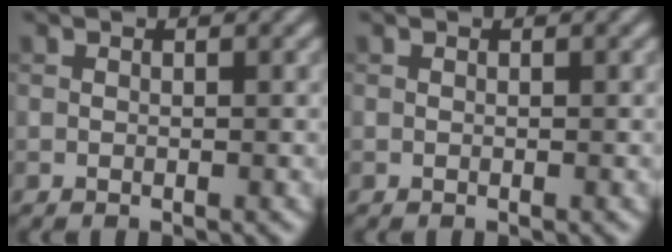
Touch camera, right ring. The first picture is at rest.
{"total": 0.0}